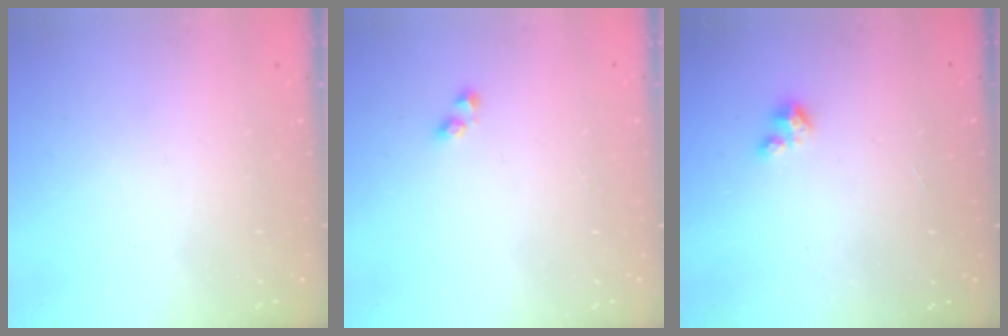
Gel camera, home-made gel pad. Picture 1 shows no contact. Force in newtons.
{"total": 2.9, "press": 2.8, "slide": 0.3}
{"total": 2.3, "press": 2.3, "slide": 0.2}